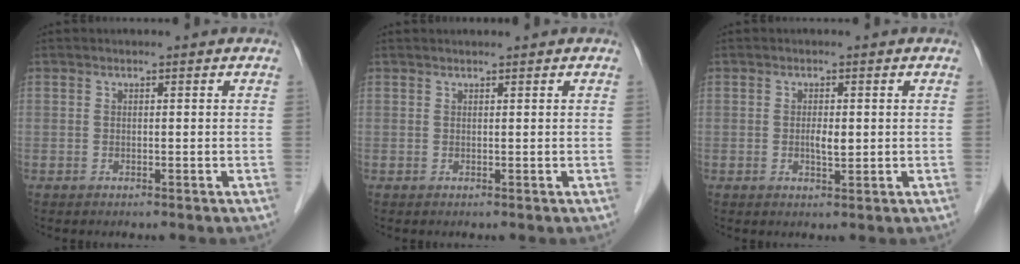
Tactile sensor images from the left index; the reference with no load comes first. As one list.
[{"total": 1.1, "force": [1.0, -0.1, 0.4], "torque": [-0.004, 0.014, 0.020]}, {"total": 2.0, "force": [0.0, 0.7, 1.8], "torque": [-0.034, 0.000, 0.000]}]